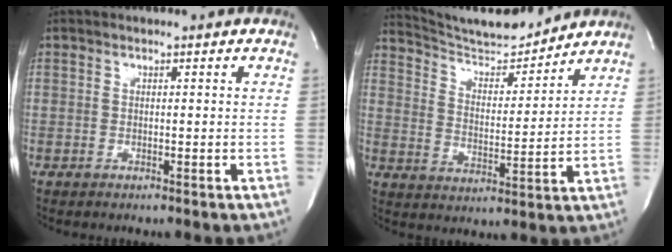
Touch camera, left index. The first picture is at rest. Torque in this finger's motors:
{"motor_torque": [0.35, -0.33, -0.02, -0.01]}